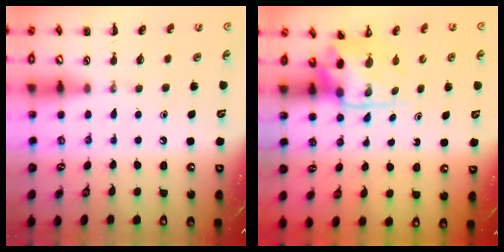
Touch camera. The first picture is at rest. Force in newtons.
{"total": 3.9, "press": 3.8, "slide": 0.8}